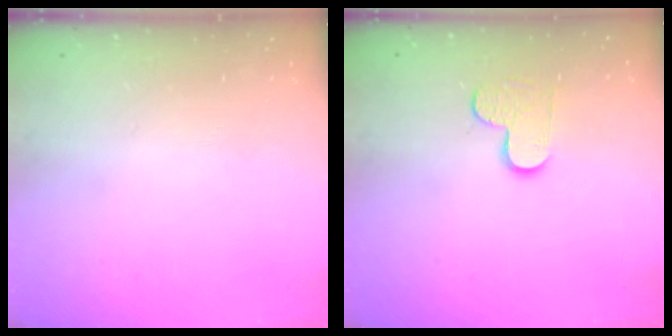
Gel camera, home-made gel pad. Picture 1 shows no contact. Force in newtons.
{"total": 5.9, "press": 5.9, "slide": 0.3}